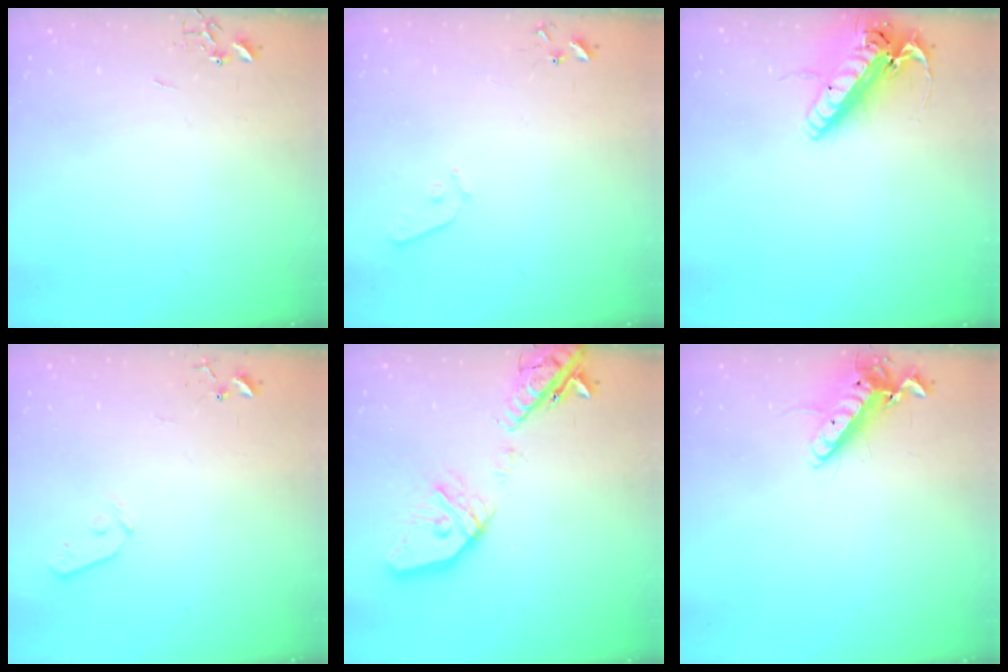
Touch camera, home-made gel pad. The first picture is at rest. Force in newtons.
{"total": 6.6, "press": 6.6, "slide": 0.7}
{"total": 18.3, "press": 18.0, "slide": 3.3}
{"total": 5.5, "press": 5.5, "slide": 0.5}
{"total": 21.4, "press": 21.2, "slide": 3.5}
{"total": 12.3, "press": 12.2, "slide": 1.7}